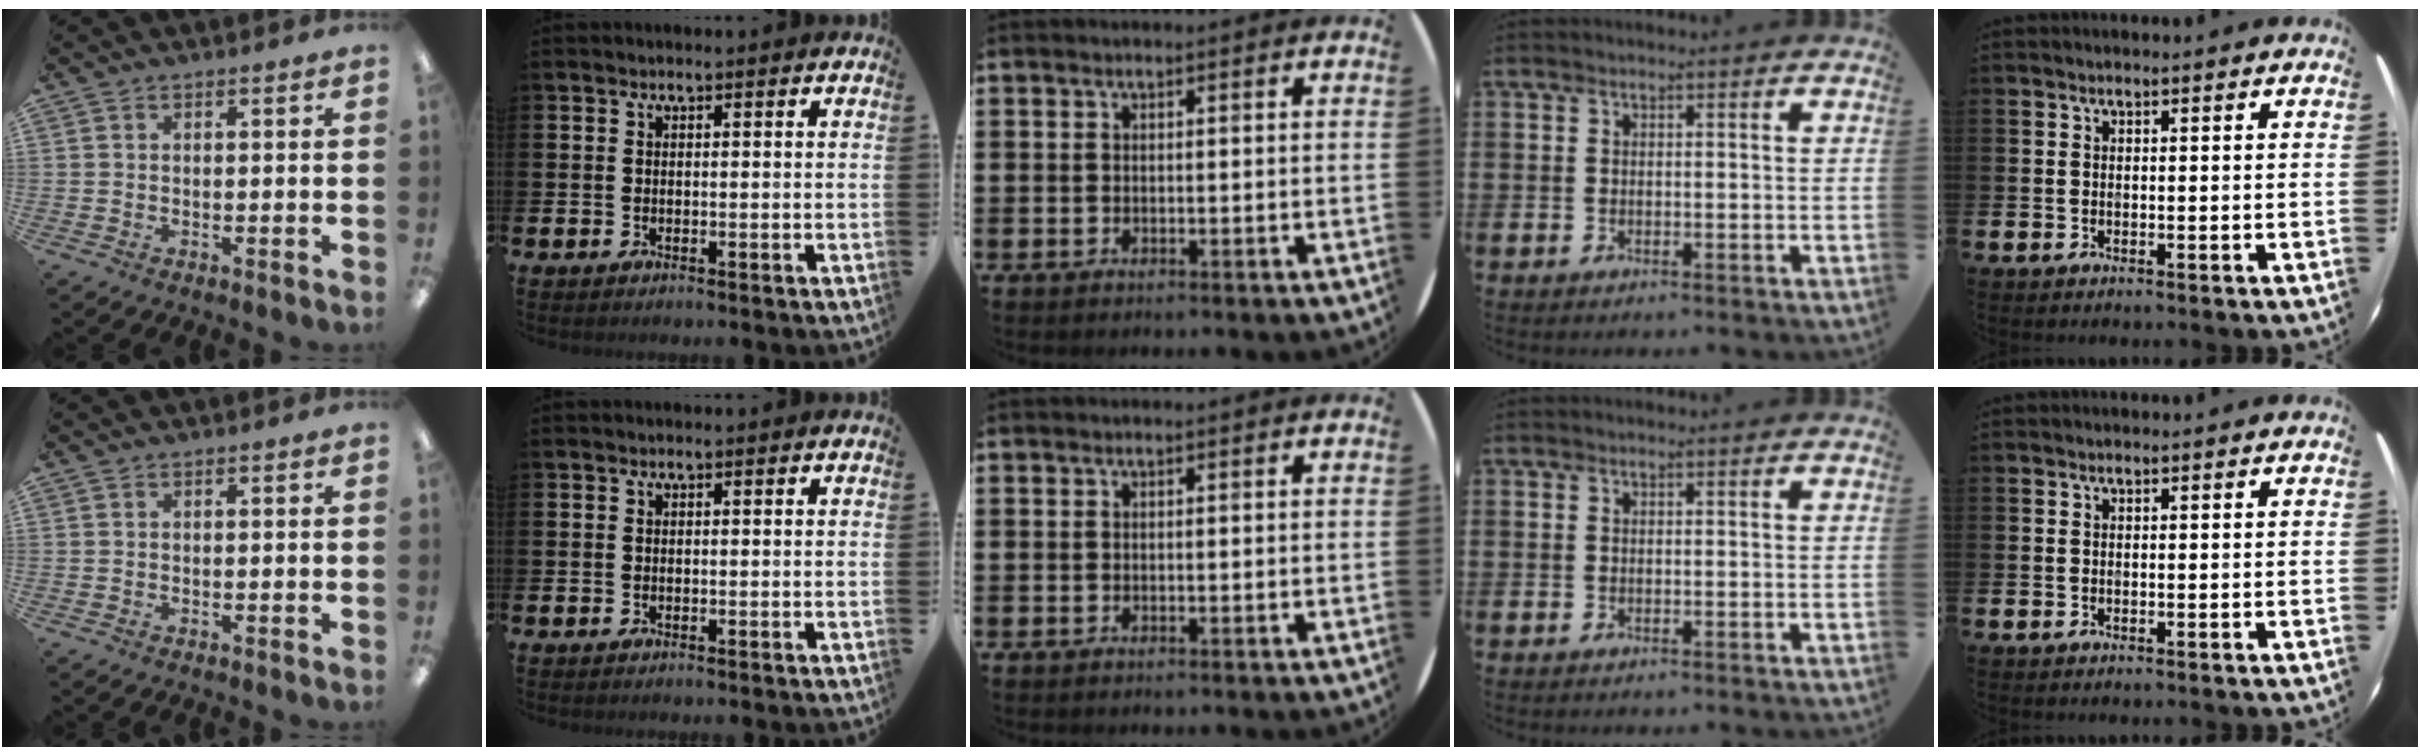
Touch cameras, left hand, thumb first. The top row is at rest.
{}